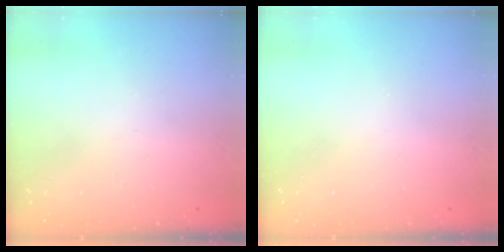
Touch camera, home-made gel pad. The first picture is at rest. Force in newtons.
{"total": 0.0}